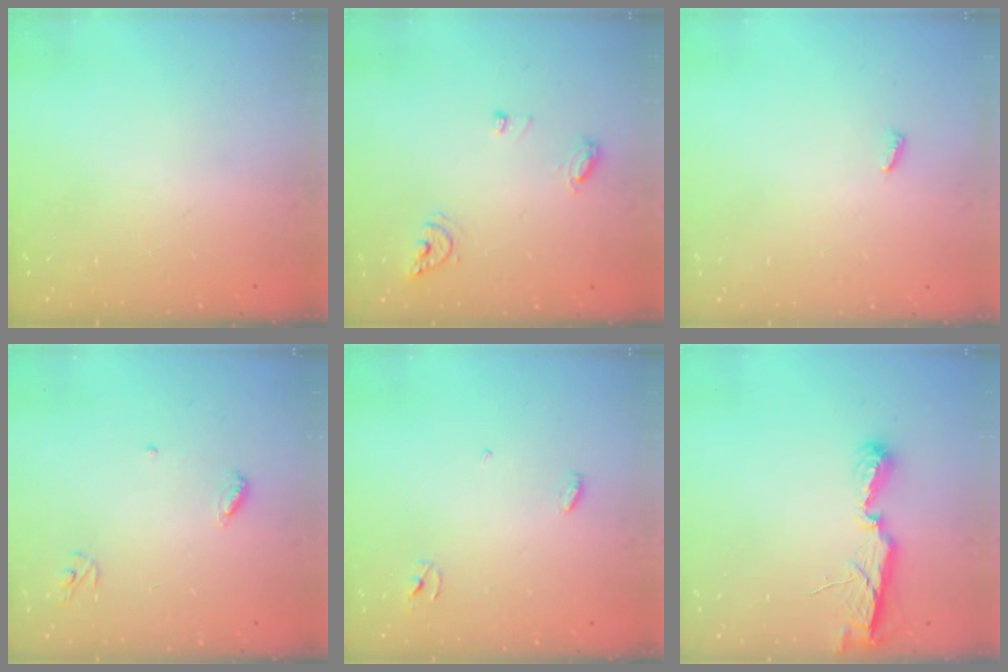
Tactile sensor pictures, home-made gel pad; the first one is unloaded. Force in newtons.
{"total": 7.4, "press": 7.3, "slide": 0.9}
{"total": 3.5, "press": 3.4, "slide": 0.6}
{"total": 4.9, "press": 4.9, "slide": 0.4}
{"total": 3.3, "press": 3.3, "slide": 0.3}
{"total": 7.0, "press": 7.0, "slide": 0.5}